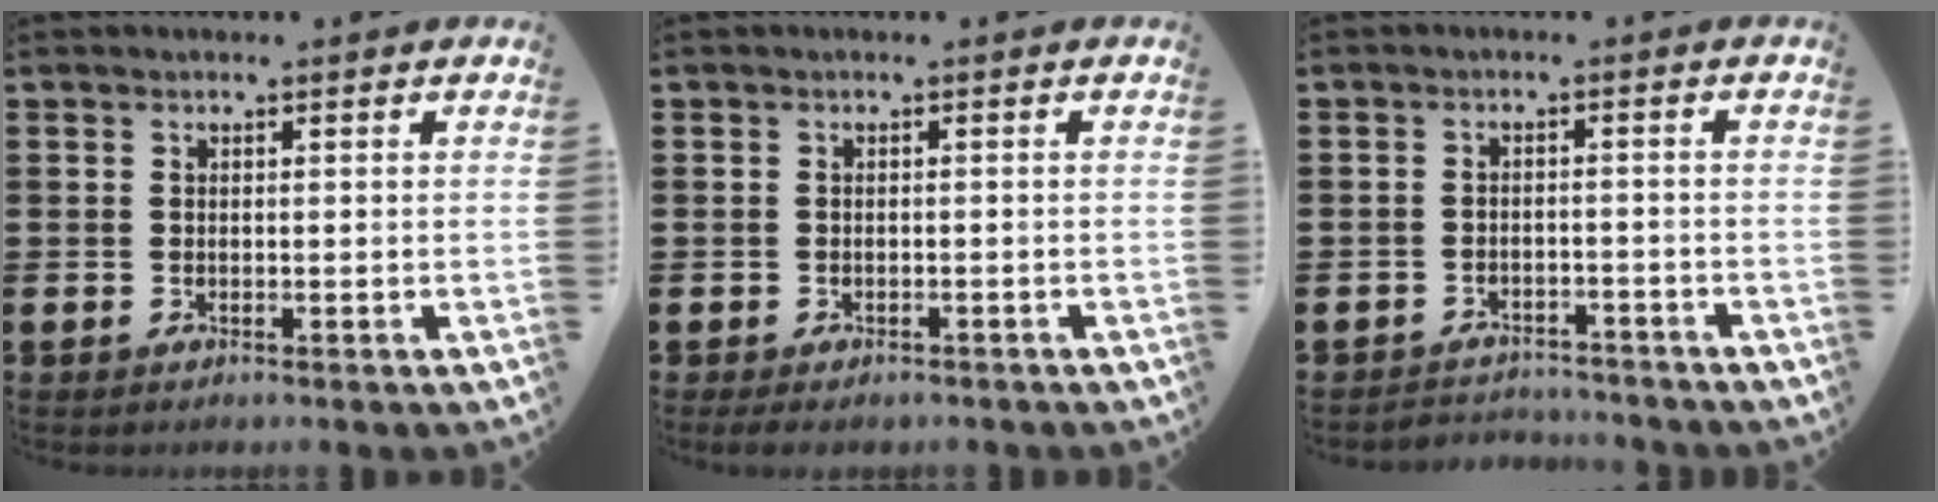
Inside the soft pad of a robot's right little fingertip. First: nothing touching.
{"total": 0.7, "force": [-0.6, 0.3, 0.3], "torque": [-0.007, 0.000, -0.013]}
{"total": 2.2, "force": [-2.2, 0.1, -0.4], "torque": [-0.002, 0.004, -0.050]}